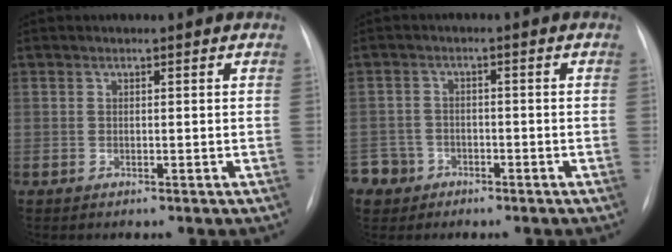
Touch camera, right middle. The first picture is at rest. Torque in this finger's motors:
{"motor_torque": [0.86, -0.82, 0.17, 0.05]}